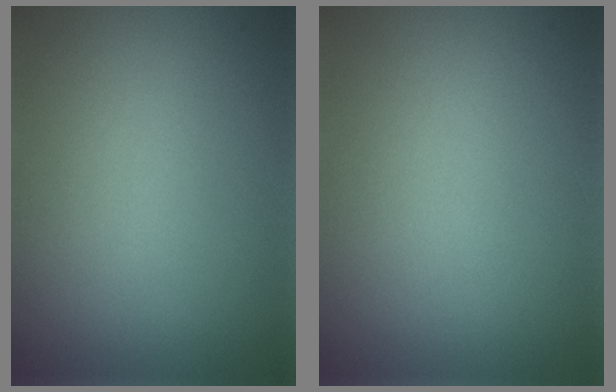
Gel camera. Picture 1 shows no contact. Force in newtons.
{"total": 0.0}